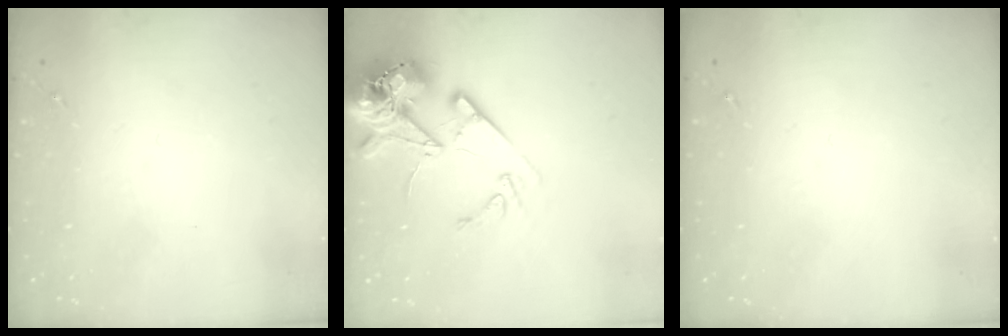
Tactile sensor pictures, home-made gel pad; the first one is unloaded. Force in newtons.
{"total": 18.0, "press": 17.8, "slide": 2.8}
{"total": 0.0}